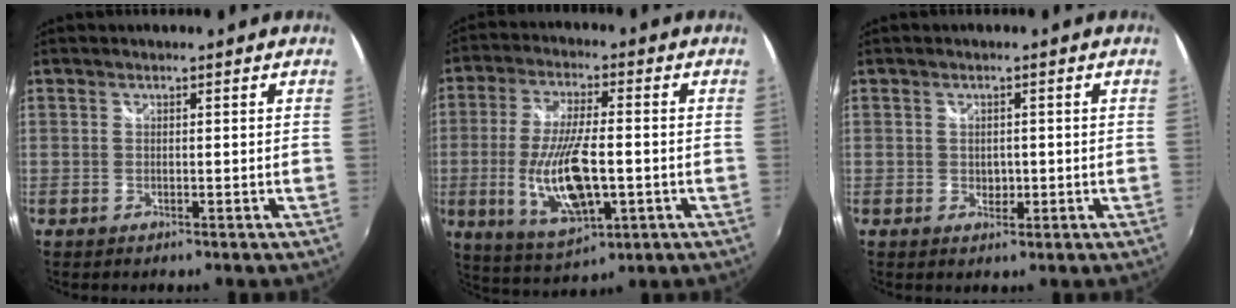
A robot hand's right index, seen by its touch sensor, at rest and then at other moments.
{"total": 14.8, "force": [-2.8, 5.3, 13.6], "torque": [-0.266, -0.017, -0.041]}
{"total": 1.9, "force": [-0.2, 1.6, 0.9], "torque": [-0.011, -0.001, -0.003]}